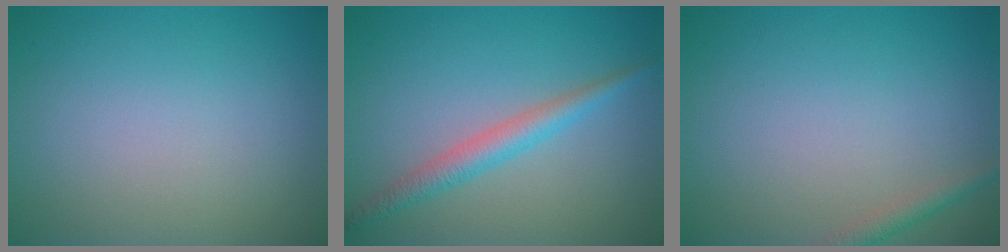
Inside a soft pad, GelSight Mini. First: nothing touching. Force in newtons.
{"total": 2.6, "press": 2.6, "slide": 0.0}
{"total": 1.4, "press": 1.4, "slide": 0.1}